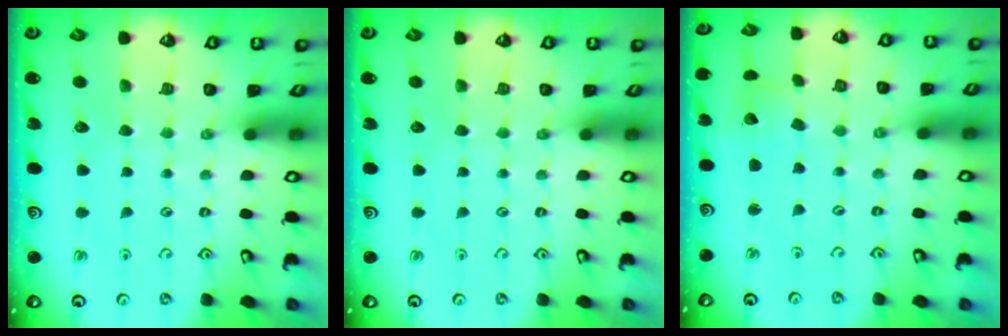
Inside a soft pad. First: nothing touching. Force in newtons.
{"total": 0.0}
{"total": 2.4, "press": 2.4, "slide": 0.3}